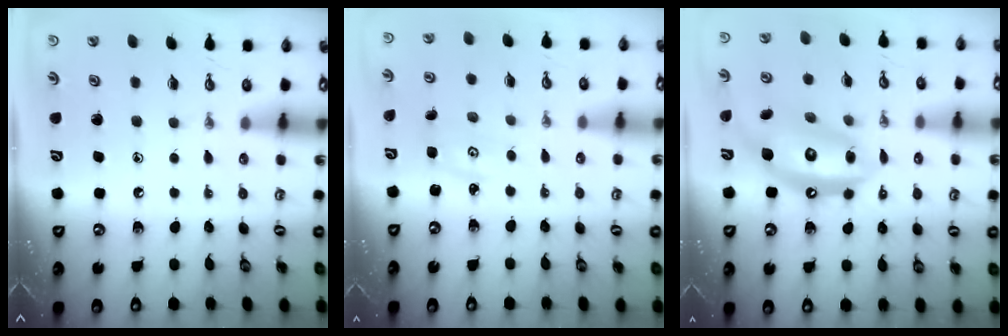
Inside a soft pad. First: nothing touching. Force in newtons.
{"total": 2.3, "press": 2.3, "slide": 0.3}
{"total": 14.7, "press": 14.6, "slide": 1.8}